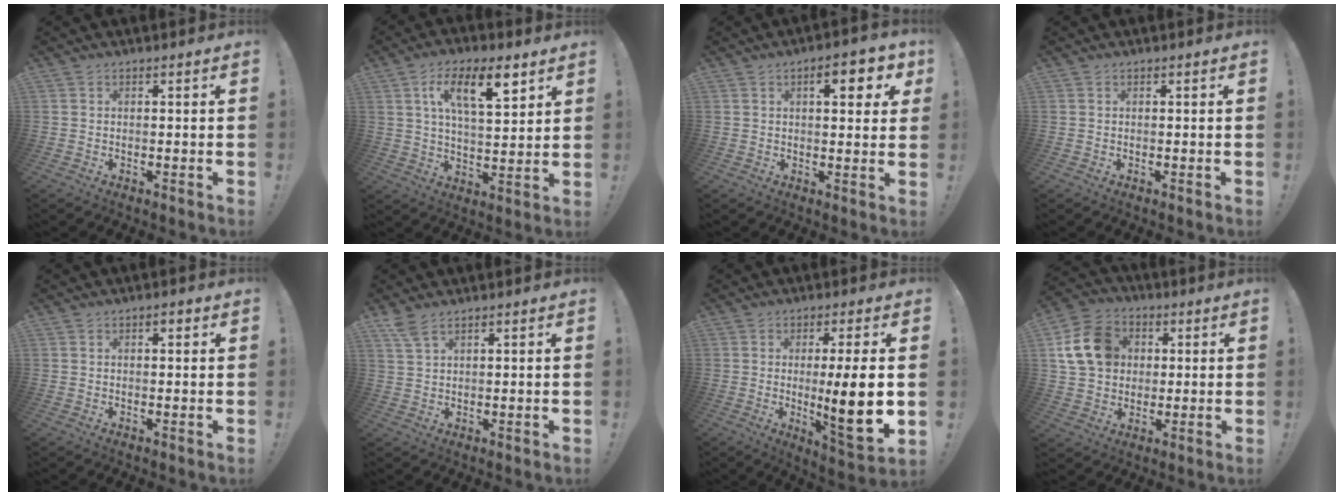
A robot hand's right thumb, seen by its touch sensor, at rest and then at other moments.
{"total": 14.4, "force": [6.9, 5.1, 11.6], "torque": [-0.189, -0.015, 0.113]}
{"total": 7.6, "force": [3.1, 2.5, 6.5], "torque": [-0.072, -0.010, 0.041]}
{"total": 0.0}
{"total": 1.2, "force": [0.4, 0.7, 0.9], "torque": [-0.011, 0.001, 0.005]}
{"total": 4.2, "force": [3.1, 1.0, 2.6], "torque": [-0.052, -0.013, 0.056]}
{"total": 14.0, "force": [-0.7, 1.5, 13.9], "torque": [-0.208, -0.015, -0.011]}
{"total": 15.6, "force": [3.4, 12.6, 8.5], "torque": [-0.134, 0.003, 0.072]}